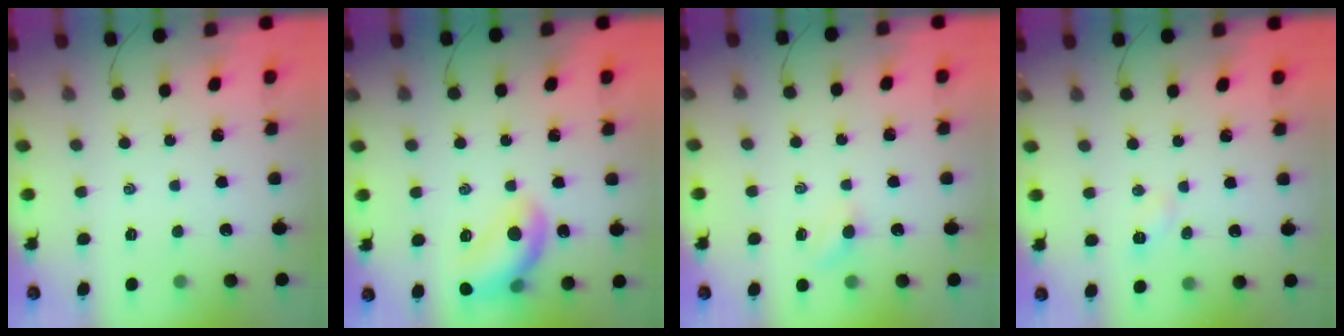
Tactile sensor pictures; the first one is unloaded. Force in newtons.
{"total": 13.2, "press": 13.1, "slide": 1.5}
{"total": 3.5, "press": 3.3, "slide": 1.1}
{"total": 3.3, "press": 3.2, "slide": 1.1}